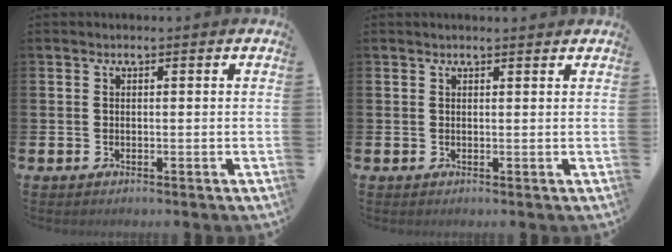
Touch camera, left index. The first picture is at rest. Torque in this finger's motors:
{"motor_torque": [0.30, -0.55, 0.15, -0.01]}